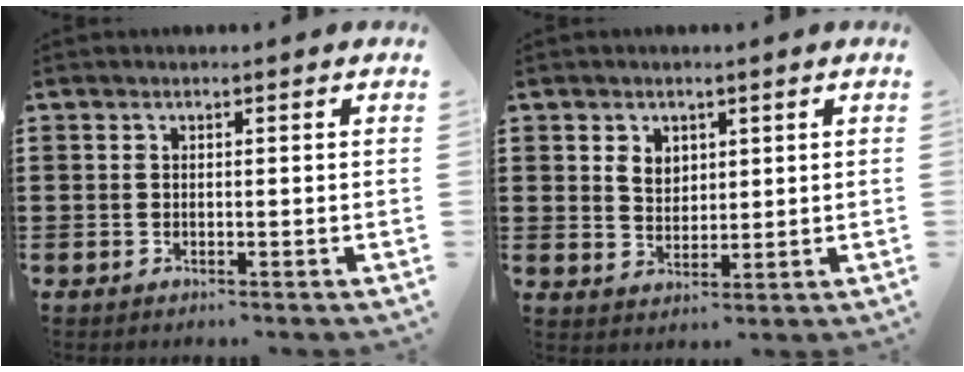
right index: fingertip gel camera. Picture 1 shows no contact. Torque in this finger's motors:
{"motor_torque": [0.05, -0.03, 0.14, 0.06]}